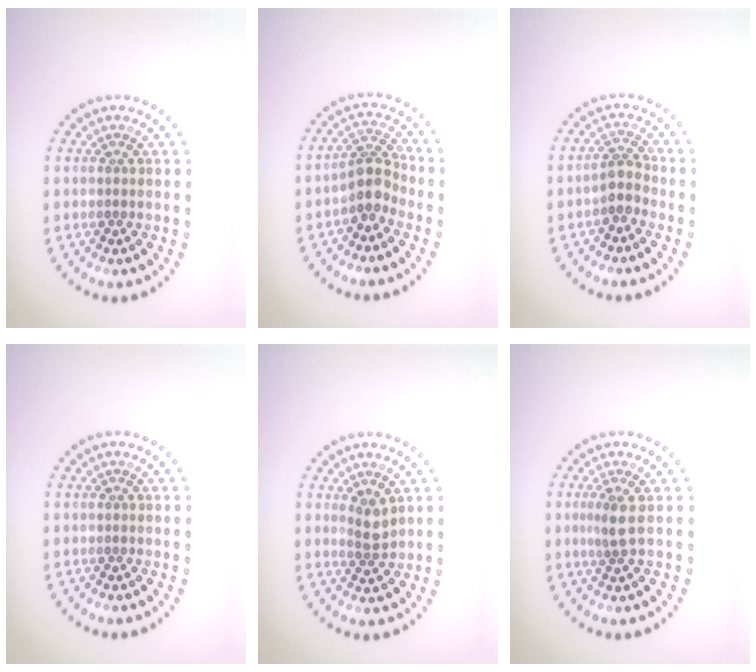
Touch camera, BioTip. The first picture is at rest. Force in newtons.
{"total": 2.9, "press": 2.3, "slide": 1.7}
{"total": 1.8, "press": 1.5, "slide": 1.1}
{"total": 0.0}
{"total": 1.8, "press": 1.5, "slide": 1.0}
{"total": 2.1, "press": 1.6, "slide": 1.3}